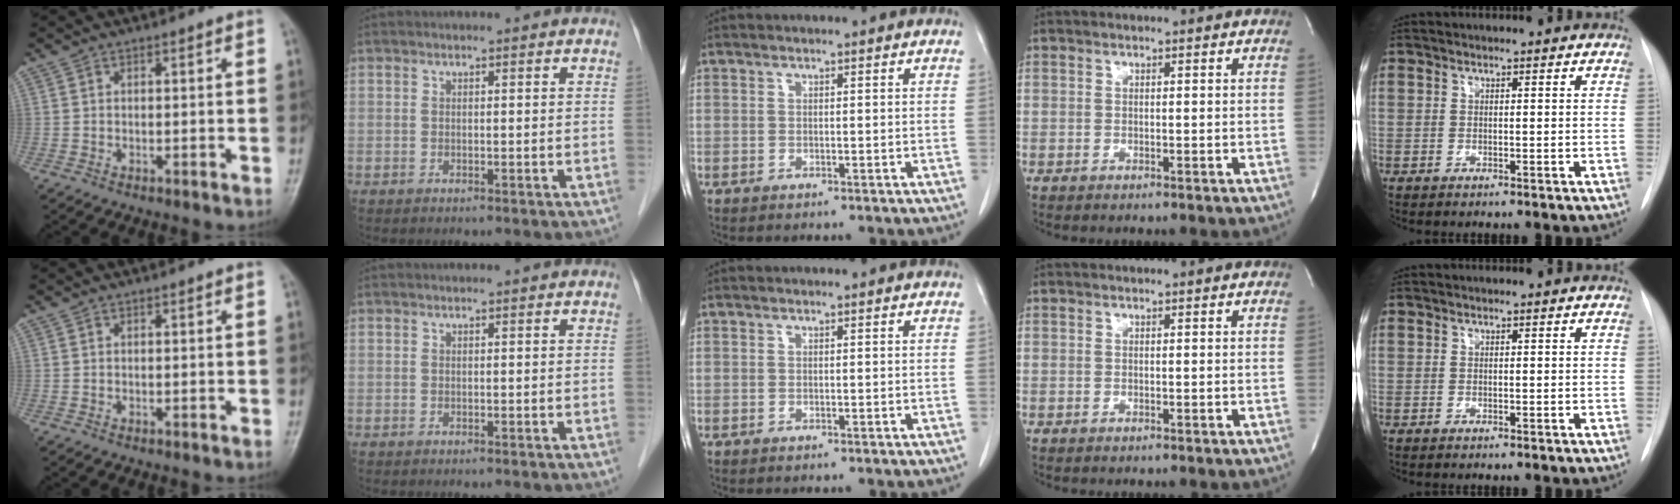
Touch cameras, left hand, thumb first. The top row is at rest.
{}